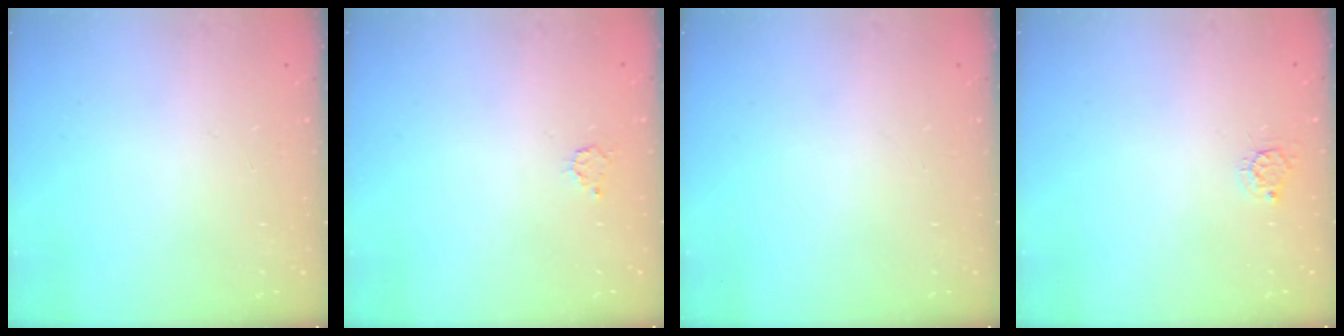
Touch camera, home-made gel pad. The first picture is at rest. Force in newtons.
{"total": 2.9, "press": 2.9, "slide": 0.3}
{"total": 0.0}
{"total": 3.8, "press": 3.8, "slide": 0.2}